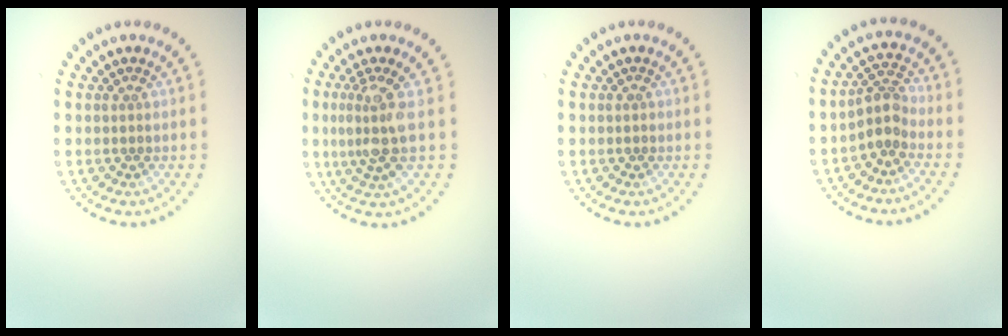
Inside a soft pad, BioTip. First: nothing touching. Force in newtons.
{"total": 3.4, "press": 2.6, "slide": 2.2}
{"total": 0.6, "press": 0.5, "slide": 0.2}
{"total": 2.5, "press": 1.9, "slide": 1.5}